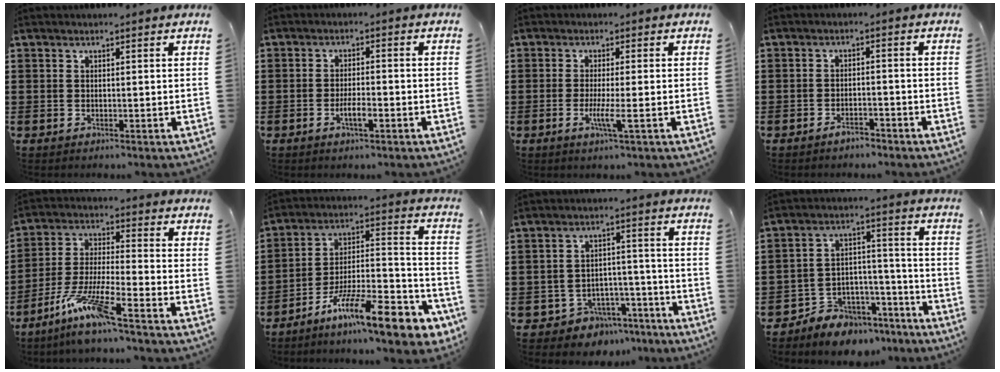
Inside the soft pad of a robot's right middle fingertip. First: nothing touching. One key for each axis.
{"total": 3.4, "fx": -1.6, "fy": 1.0, "fz": 2.8, "tx": -0.048, "ty": 0.006, "tz": -0.030}
{"total": 3.8, "fx": -1.4, "fy": 0.3, "fz": 3.5, "tx": -0.061, "ty": -0.003, "tz": -0.027}
{"total": 2.6, "fx": -2.3, "fy": 0.7, "fz": 0.9, "tx": -0.018, "ty": 0.005, "tz": -0.045}
{"total": 8.9, "fx": -6.6, "fy": 0.3, "fz": 6.0, "tx": -0.129, "ty": -0.013, "tz": -0.130}
{"total": 14.7, "fx": -10.9, "fy": 2.9, "fz": 9.5, "tx": -0.140, "ty": 0.032, "tz": -0.191}
{"total": 5.5, "fx": -5.0, "fy": 2.3, "fz": 0.6, "tx": -0.023, "ty": 0.023, "tz": -0.102}
{"total": 6.5, "fx": -5.9, "fy": 2.7, "fz": -0.1, "tx": 0.001, "ty": 0.024, "tz": -0.116}